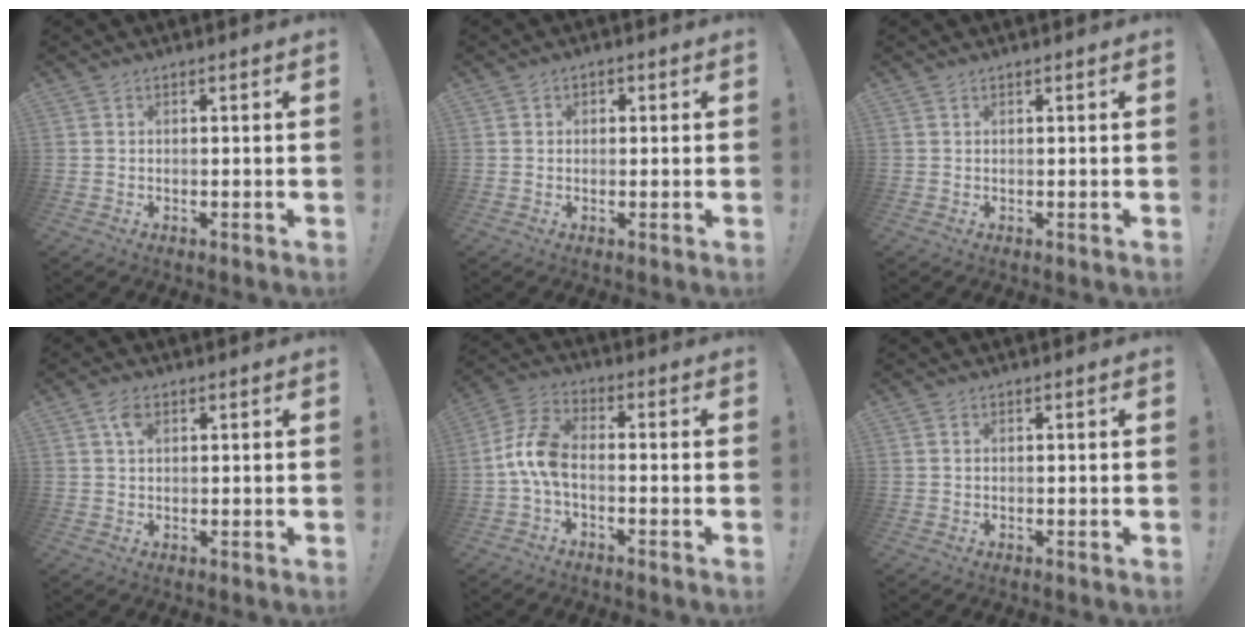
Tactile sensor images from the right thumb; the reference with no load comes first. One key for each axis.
{"total": 1.6, "fx": -0.1, "fy": 1.4, "fz": 0.6, "tx": -0.002, "ty": 0.003, "tz": -0.005}
{"total": 0.0}
{"total": 3.7, "fx": 1.6, "fy": 2.1, "fz": 2.5, "tx": -0.042, "ty": -0.001, "tz": 0.026}
{"total": 9.4, "fx": -1.4, "fy": 5.3, "fz": 7.6, "tx": -0.157, "ty": 0.011, "tz": -0.020}
{"total": 0.0}